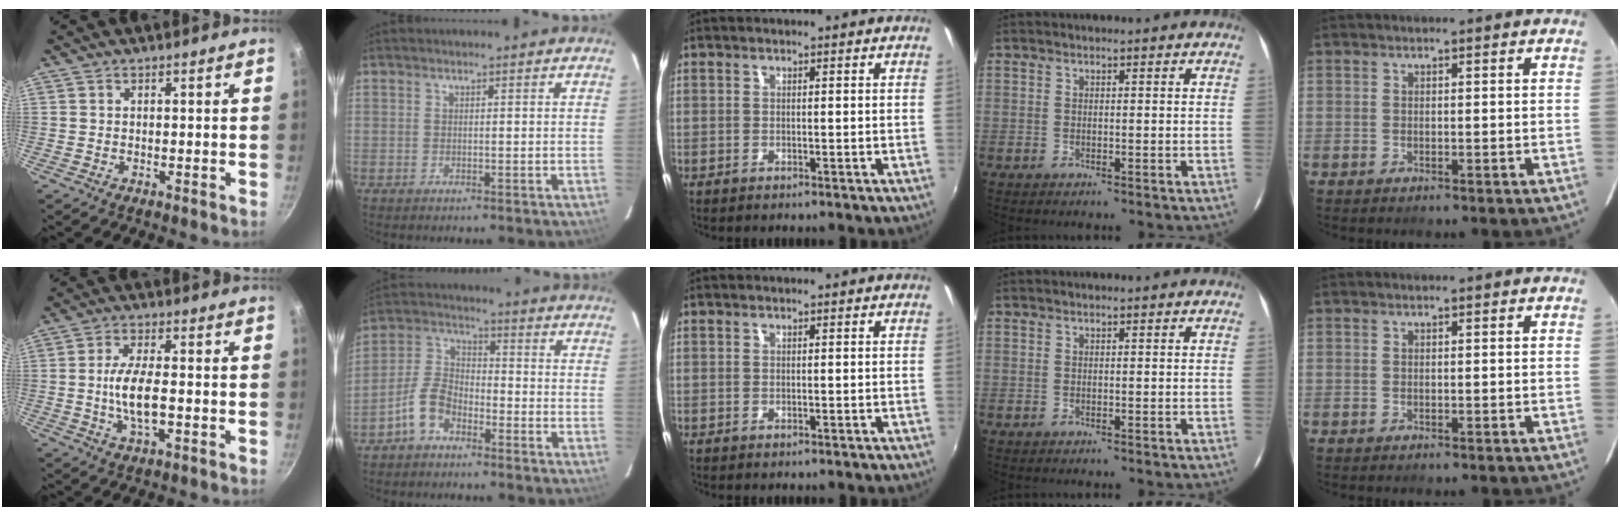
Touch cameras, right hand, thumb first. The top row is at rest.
{"thumb": {"total": 8.3, "force": [-1.1, 3.1, 7.6], "torque": [-0.145, 0.009, -0.026]}, "index": {"total": 7.3, "force": [-4.8, 4.0, 3.9], "torque": [-0.089, 0.020, -0.099]}}